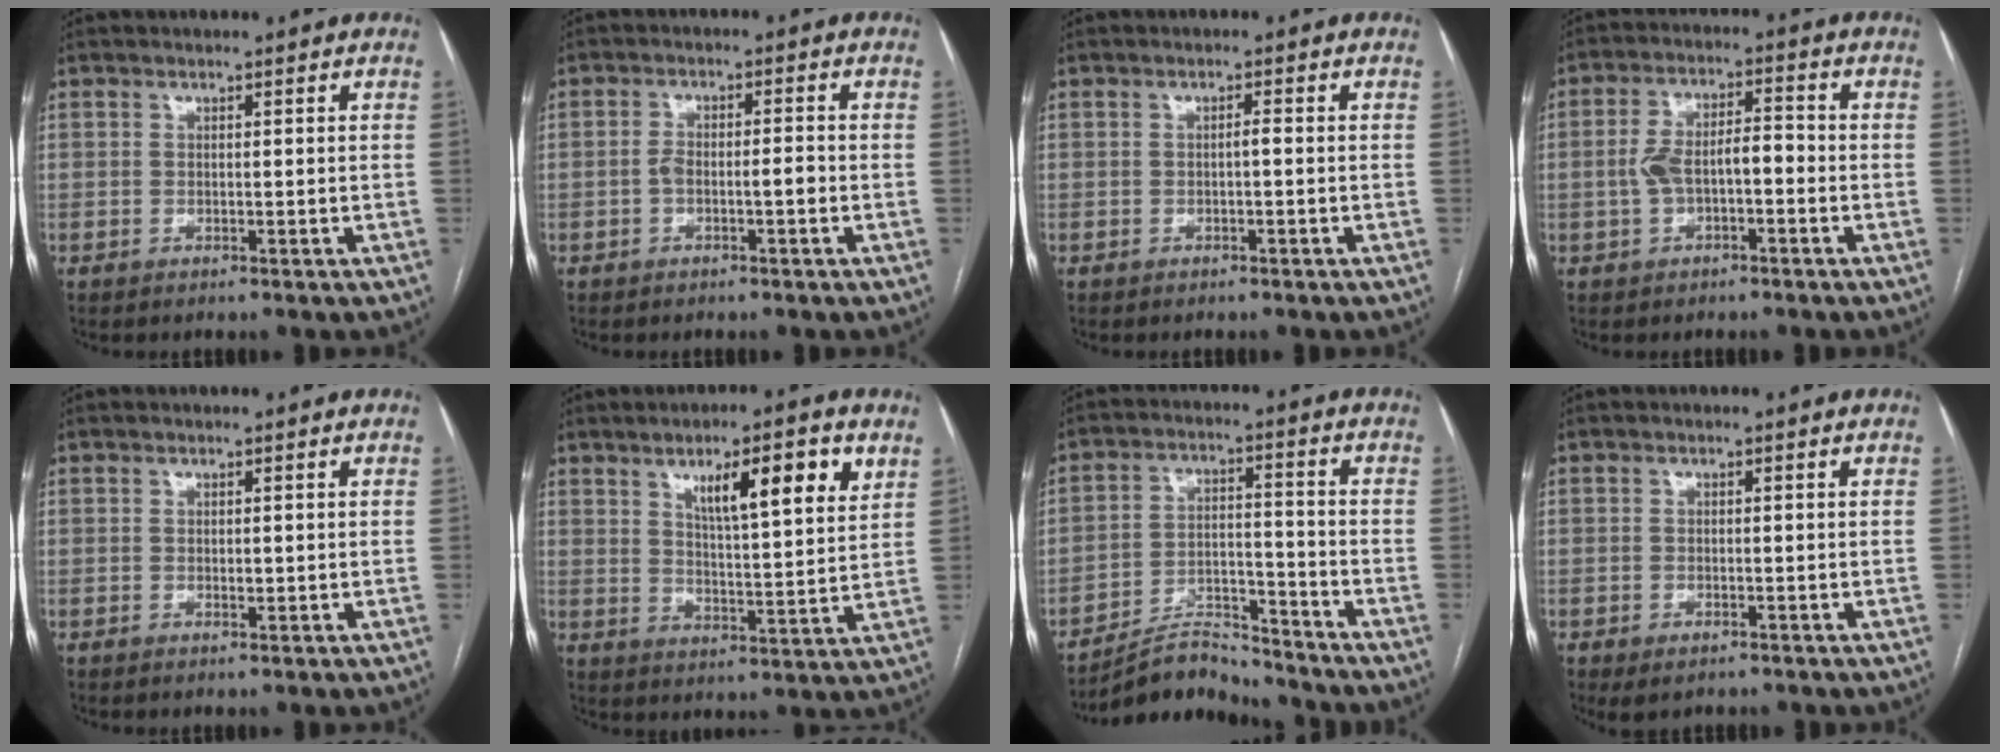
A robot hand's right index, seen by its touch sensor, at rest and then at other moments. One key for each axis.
{"total": 3.4, "fx": -1.1, "fy": 1.1, "fz": 3.1, "tx": -0.057, "ty": 0.013, "tz": -0.015}
{"total": 0.9, "fx": -0.2, "fy": 0.1, "fz": 0.8, "tx": -0.013, "ty": 0.002, "tz": -0.004}
{"total": 6.6, "fx": -1.3, "fy": 3.0, "fz": 5.8, "tx": -0.118, "ty": 0.032, "tz": -0.021}
{"total": 0.8, "fx": 0.0, "fy": 0.4, "fz": 0.6, "tx": -0.009, "ty": -0.001, "tz": 0.000}
{"total": 11.6, "fx": 5.9, "fy": 1.5, "fz": 9.9, "tx": -0.154, "ty": -0.001, "tz": 0.090}
{"total": 7.9, "fx": -7.8, "fy": 1.2, "fz": 0.3, "tx": -0.001, "ty": 0.020, "tz": -0.138}
{"total": 2.5, "fx": -1.6, "fy": 1.3, "fz": 1.4, "tx": -0.022, "ty": -0.003, "tz": -0.016}